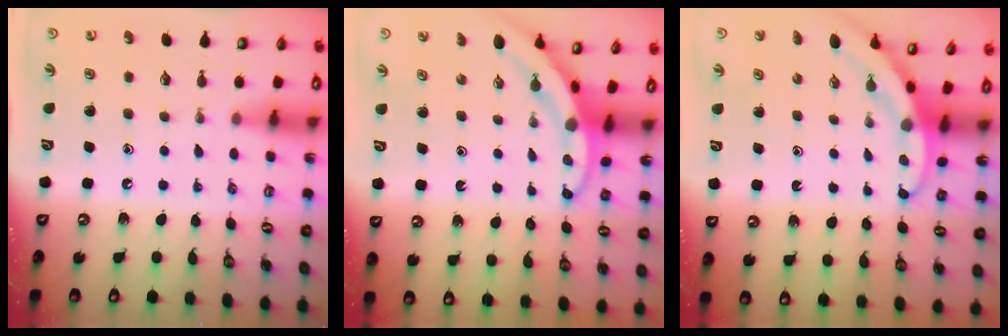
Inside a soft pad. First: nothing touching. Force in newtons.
{"total": 3.3, "press": 3.3, "slide": 0.2}
{"total": 2.9, "press": 2.9, "slide": 0.2}